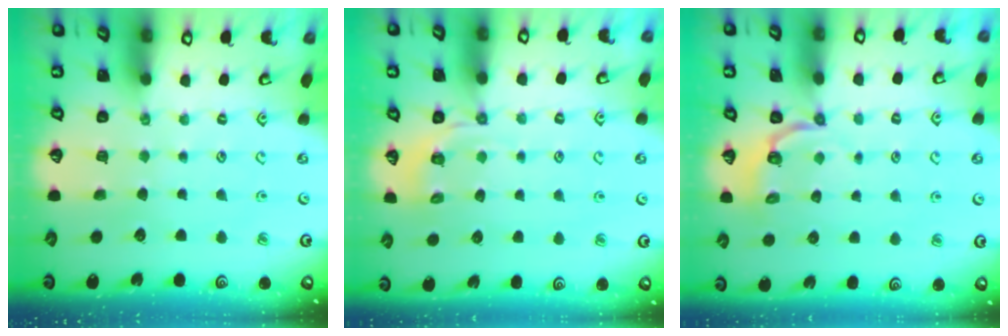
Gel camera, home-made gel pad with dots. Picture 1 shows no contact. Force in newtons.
{"total": 4.3, "press": 3.9, "slide": 1.7}
{"total": 4.4, "press": 3.8, "slide": 2.3}